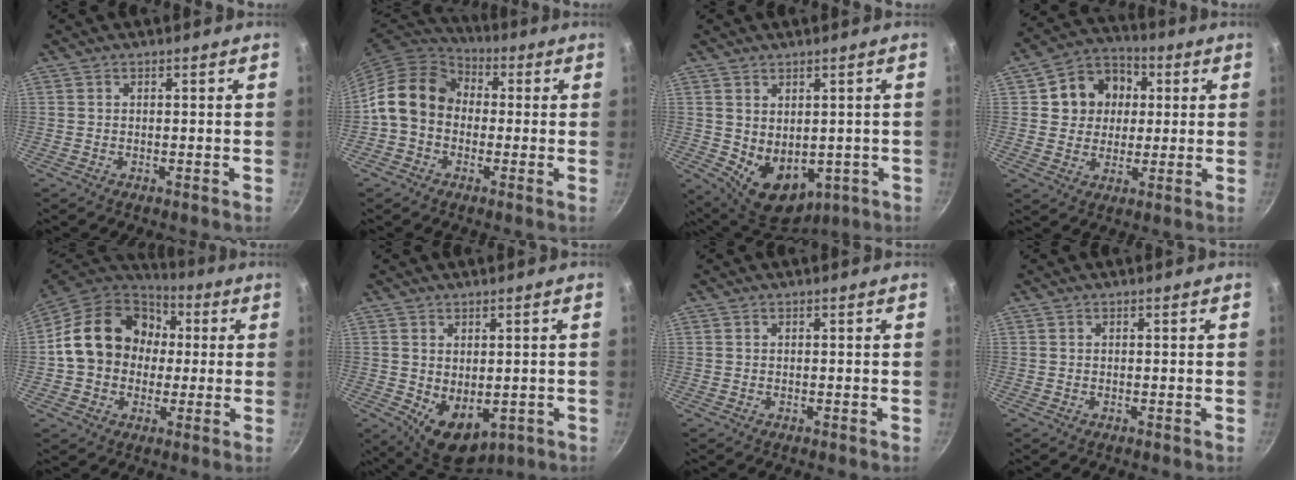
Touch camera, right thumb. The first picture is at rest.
{"total": 12.3, "force": [-0.6, 9.3, 7.9], "torque": [-0.122, 0.034, -0.033]}
{"total": 10.7, "force": [-0.7, 7.6, 7.5], "torque": [-0.089, -0.019, 0.018]}
{"total": 11.5, "force": [2.5, 10.1, 5.0], "torque": [-0.050, 0.015, 0.030]}
{"total": 19.1, "force": [2.0, 15.7, 10.7], "torque": [-0.157, 0.038, 0.023]}
{"total": 8.6, "force": [-0.9, 5.8, 6.2], "torque": [-0.073, -0.015, 0.008]}
{"total": 0.0}
{"total": 0.0}